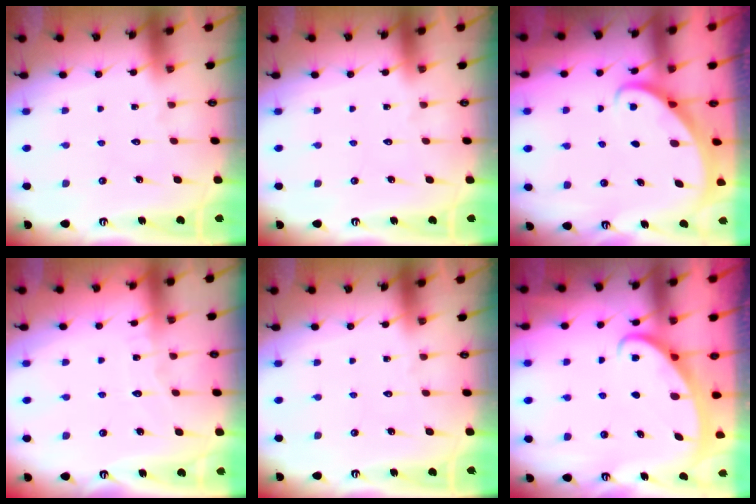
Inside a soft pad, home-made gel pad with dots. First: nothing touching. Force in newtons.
{"total": 0.0}
{"total": 2.6, "press": 2.6, "slide": 0.2}
{"total": 5.0, "press": 5.0, "slide": 0.4}
{"total": 0.0}
{"total": 2.5, "press": 2.5, "slide": 0.3}